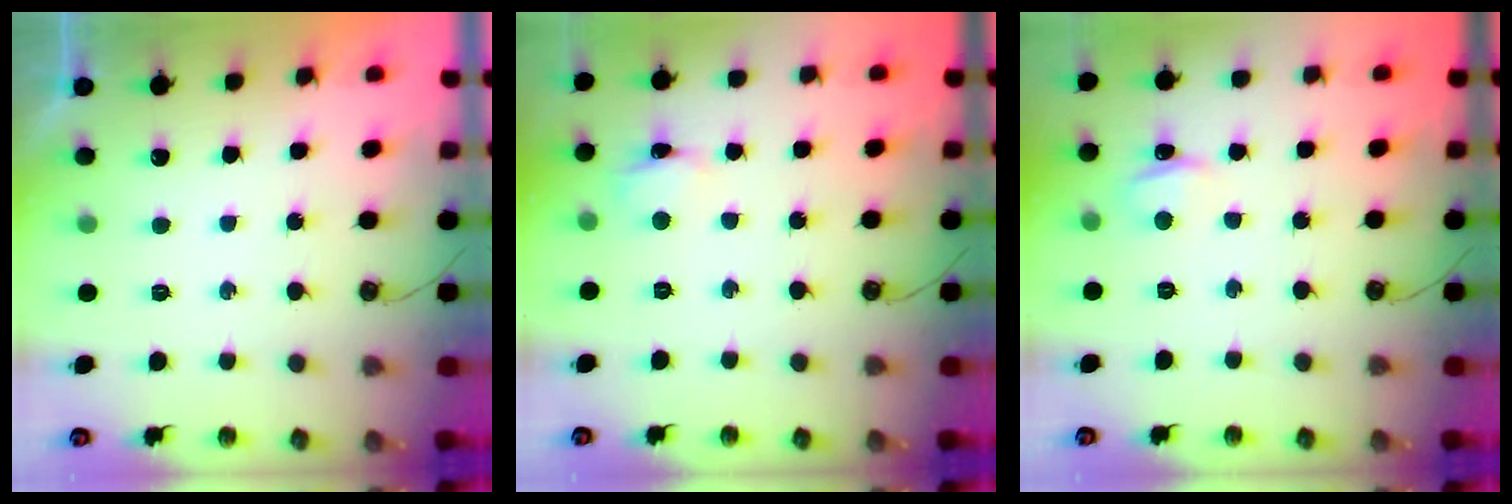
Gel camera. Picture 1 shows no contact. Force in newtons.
{"total": 3.1, "press": 3.1, "slide": 0.1}
{"total": 3.7, "press": 3.7, "slide": 0.5}